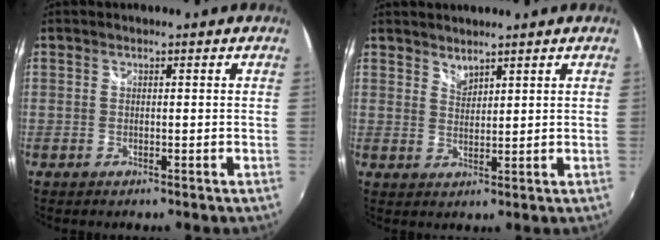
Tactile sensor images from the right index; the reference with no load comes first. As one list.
[{"total": 2.1, "force": [2.1, 0.5, 0.4], "torque": [-0.002, 0.002, 0.037]}]